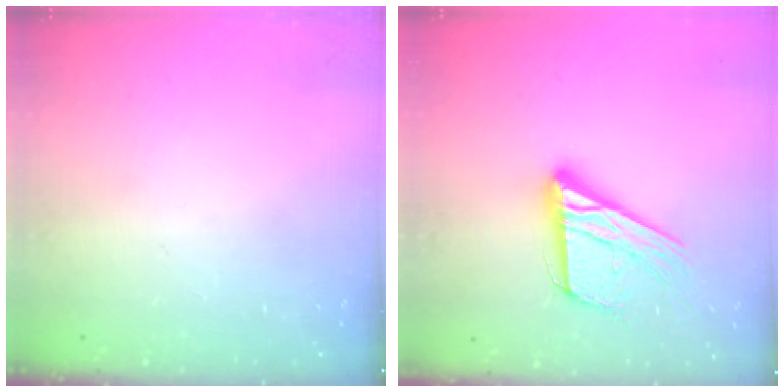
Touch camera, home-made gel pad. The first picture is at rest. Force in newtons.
{"total": 18.1, "press": 18.0, "slide": 1.6}